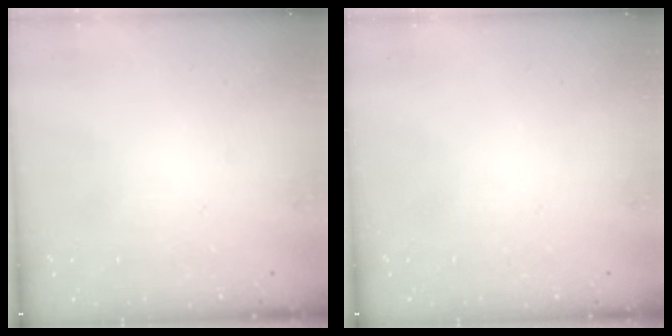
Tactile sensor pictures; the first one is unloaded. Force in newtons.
{"total": 0.0}